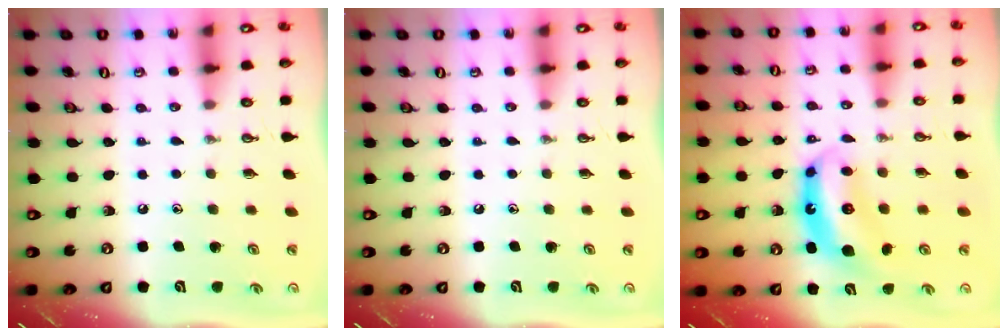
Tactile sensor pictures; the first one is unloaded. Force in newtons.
{"total": 0.0}
{"total": 7.5, "press": 7.5, "slide": 0.7}